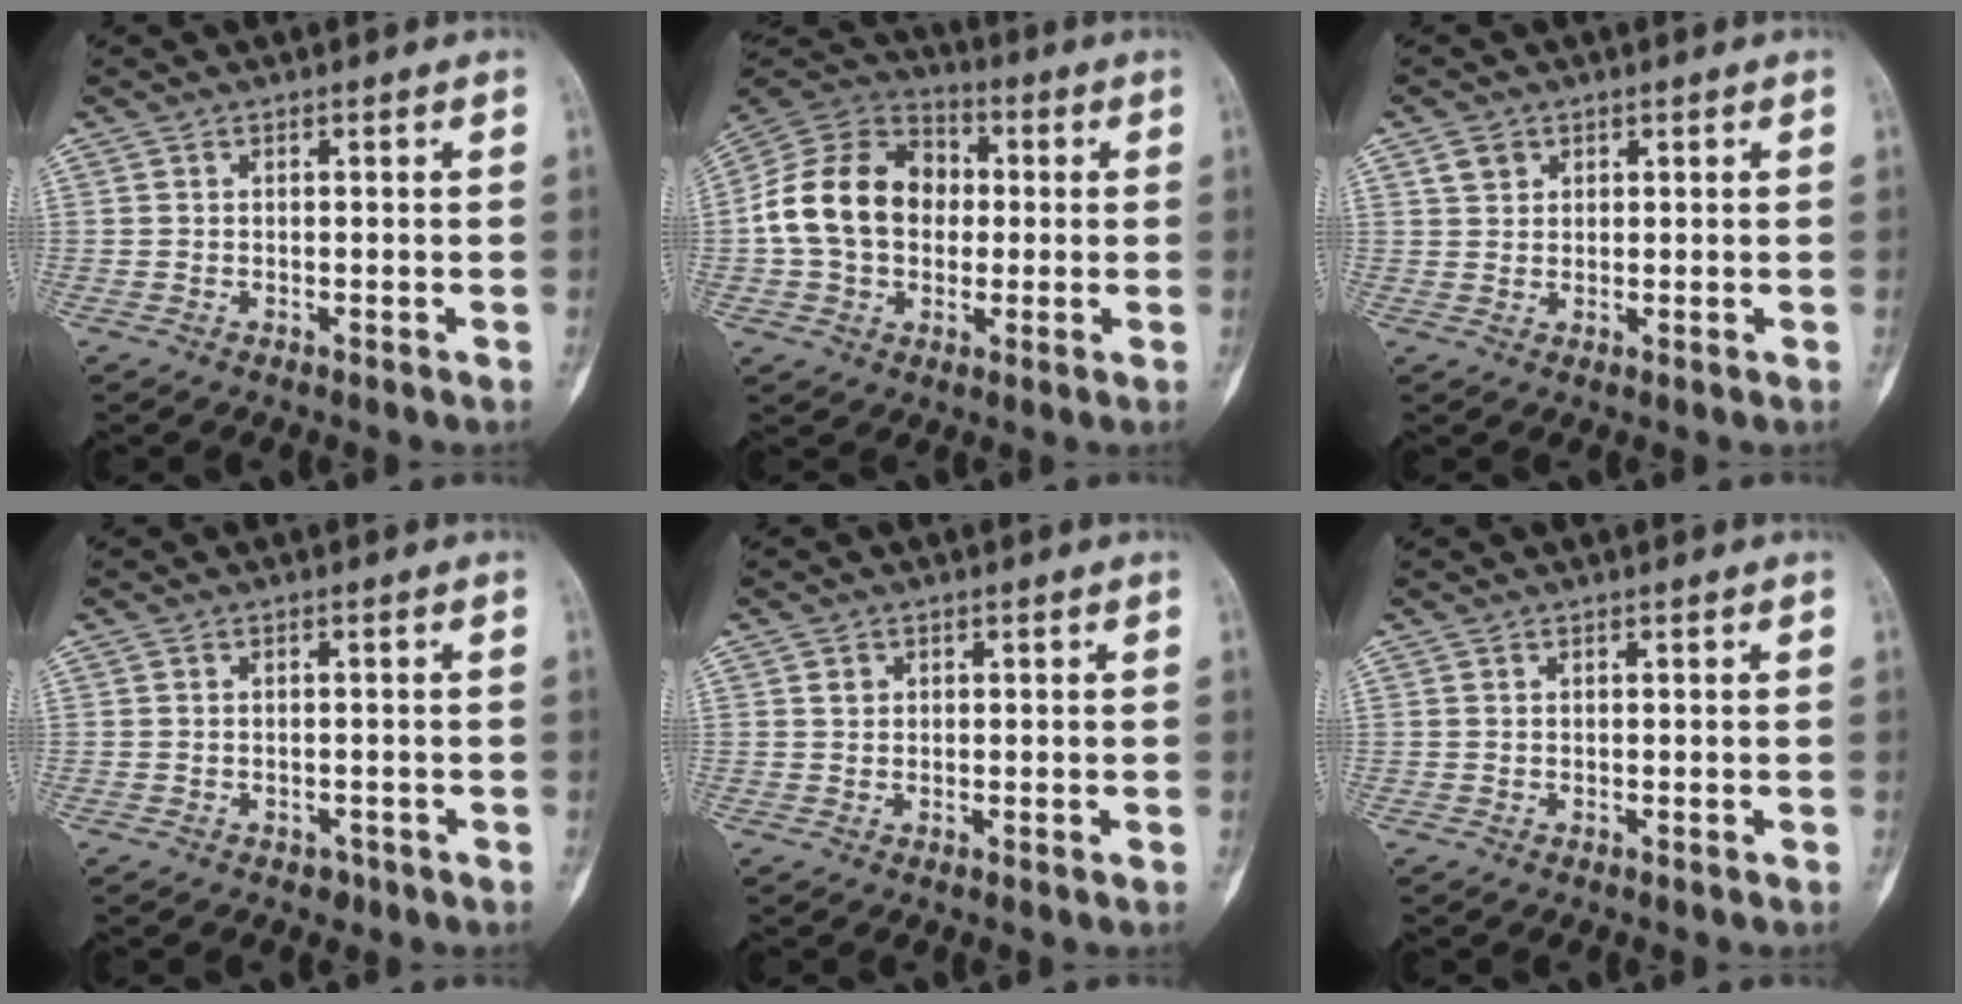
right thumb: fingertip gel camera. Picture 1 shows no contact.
{"total": 17.0, "force": [0.1, 13.1, 10.9], "torque": [-0.173, 0.031, -0.006]}
{"total": 2.7, "force": [1.5, 2.0, 0.9], "torque": [-0.007, -0.005, 0.030]}
{"total": 1.3, "force": [-0.8, 1.0, 0.4], "torque": [-0.002, 0.003, -0.009]}
{"total": 1.2, "force": [0.6, 1.0, 0.4], "torque": [0.000, -0.001, 0.010]}
{"total": 0.0}